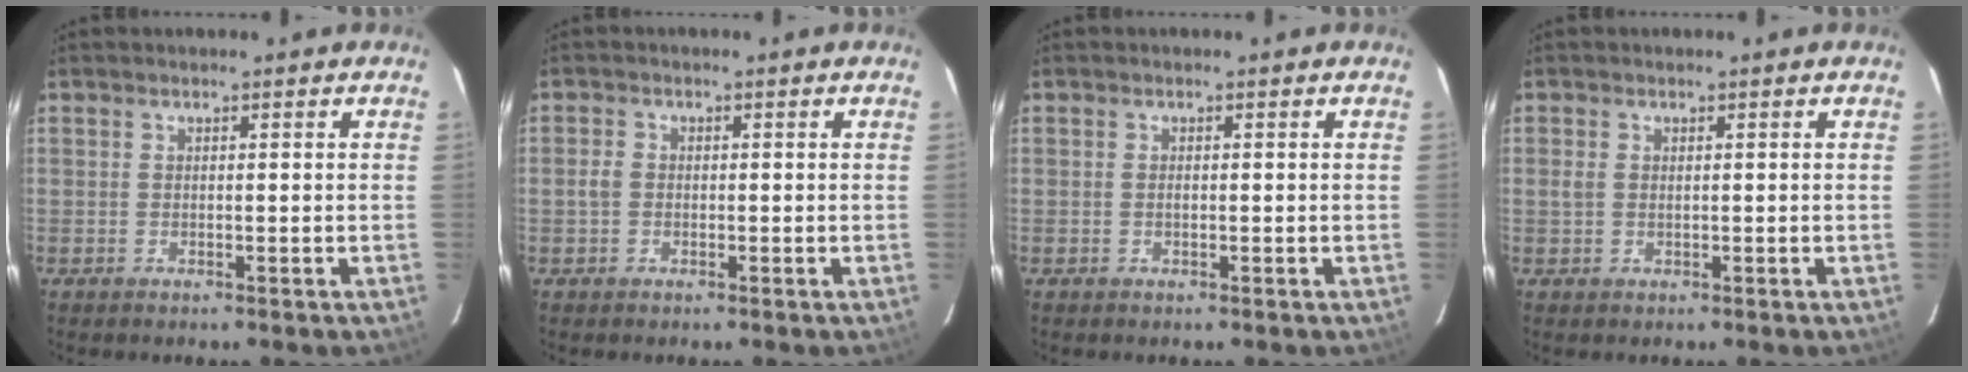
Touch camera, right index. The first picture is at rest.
{"total": 1.9, "force": [-0.6, 1.6, 0.8], "torque": [-0.016, 0.004, -0.015]}
{"total": 0.5, "force": [0.0, 0.3, 0.5], "torque": [-0.009, 0.001, 0.000]}
{"total": 1.3, "force": [0.1, 1.1, 0.7], "torque": [-0.015, 0.002, 0.000]}